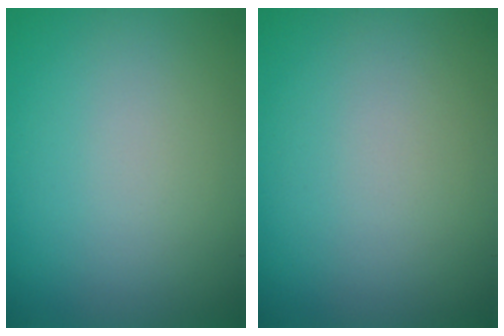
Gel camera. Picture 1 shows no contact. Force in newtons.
{"total": 0.0}